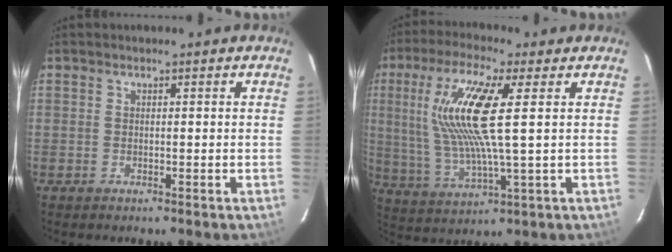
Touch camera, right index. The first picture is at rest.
{"total": 14.8, "force": [3.5, 2.1, 14.2], "torque": [-0.281, 0.001, 0.073]}